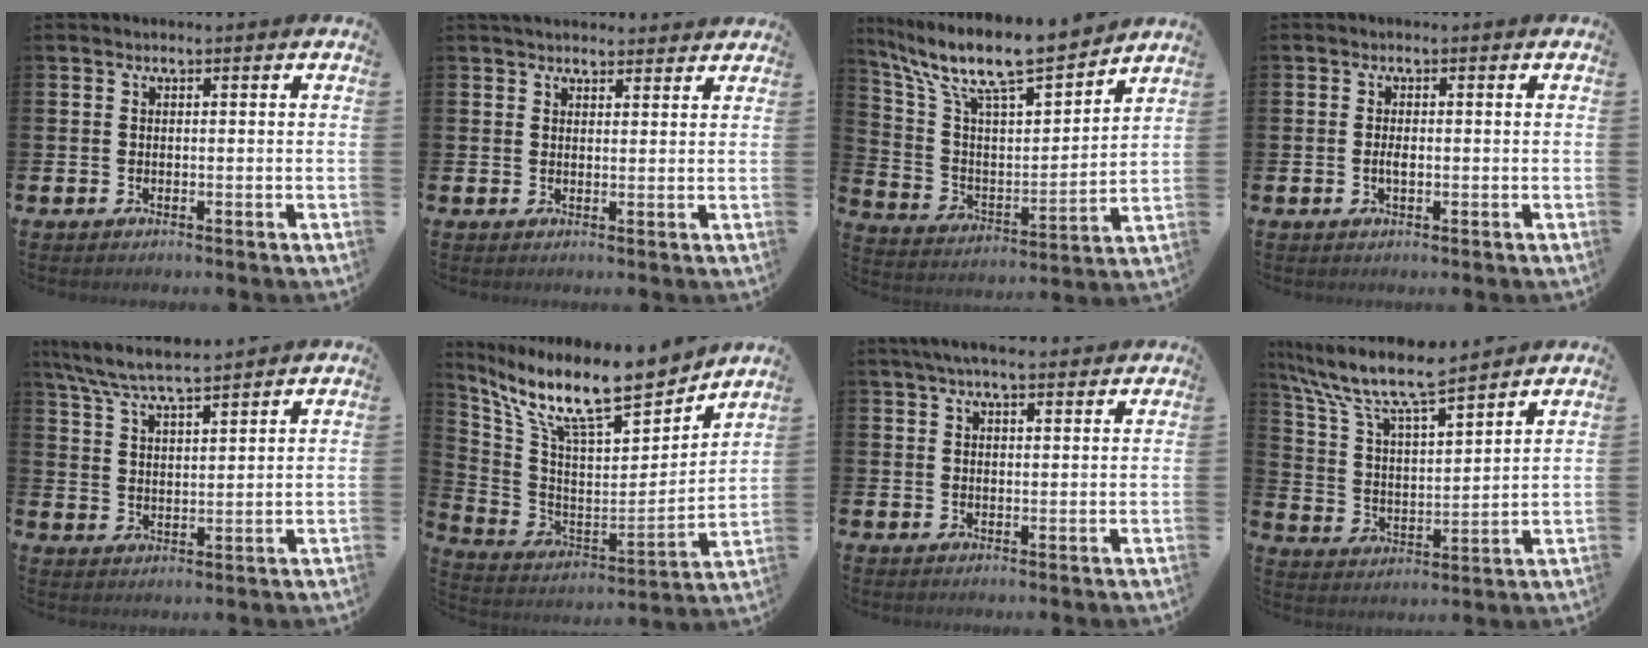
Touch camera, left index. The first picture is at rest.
{"total": 2.9, "force": [2.7, 0.8, 0.3], "torque": [-0.003, -0.012, 0.048]}
{"total": 11.6, "force": [10.2, 2.2, 4.9], "torque": [-0.129, -0.074, 0.172]}
{"total": 1.5, "force": [-0.3, 0.6, 1.3], "torque": [-0.023, 0.001, -0.006]}
{"total": 6.7, "force": [6.3, 0.5, 2.3], "torque": [-0.070, -0.030, 0.114]}
{"total": 13.0, "force": [10.7, 2.6, 6.8], "torque": [-0.163, -0.075, 0.181]}
{"total": 4.5, "force": [3.8, 0.9, 2.2], "torque": [-0.042, -0.008, 0.066]}
{"total": 10.0, "force": [8.9, 1.6, 4.3], "torque": [-0.124, -0.050, 0.154]}